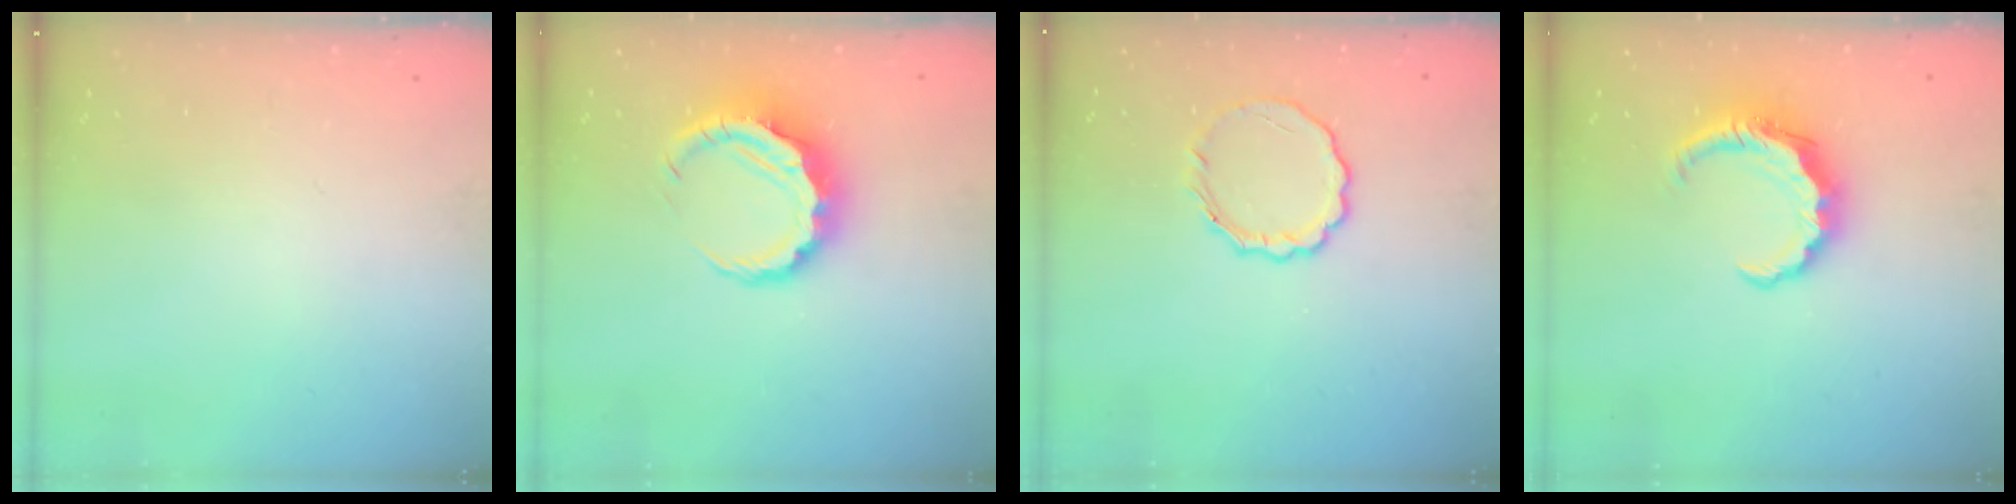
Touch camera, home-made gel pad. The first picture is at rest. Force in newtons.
{"total": 8.9, "press": 8.8, "slide": 1.1}
{"total": 5.9, "press": 5.7, "slide": 1.4}
{"total": 8.0, "press": 7.9, "slide": 0.7}